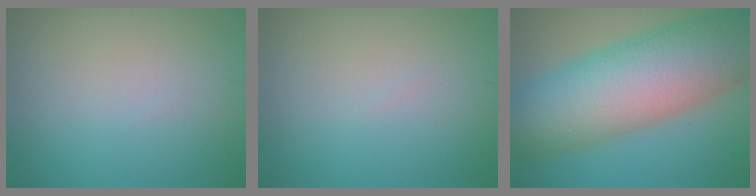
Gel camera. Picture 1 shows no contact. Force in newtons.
{"total": 0.0}
{"total": 14.3, "press": 14.3, "slide": 0.2}